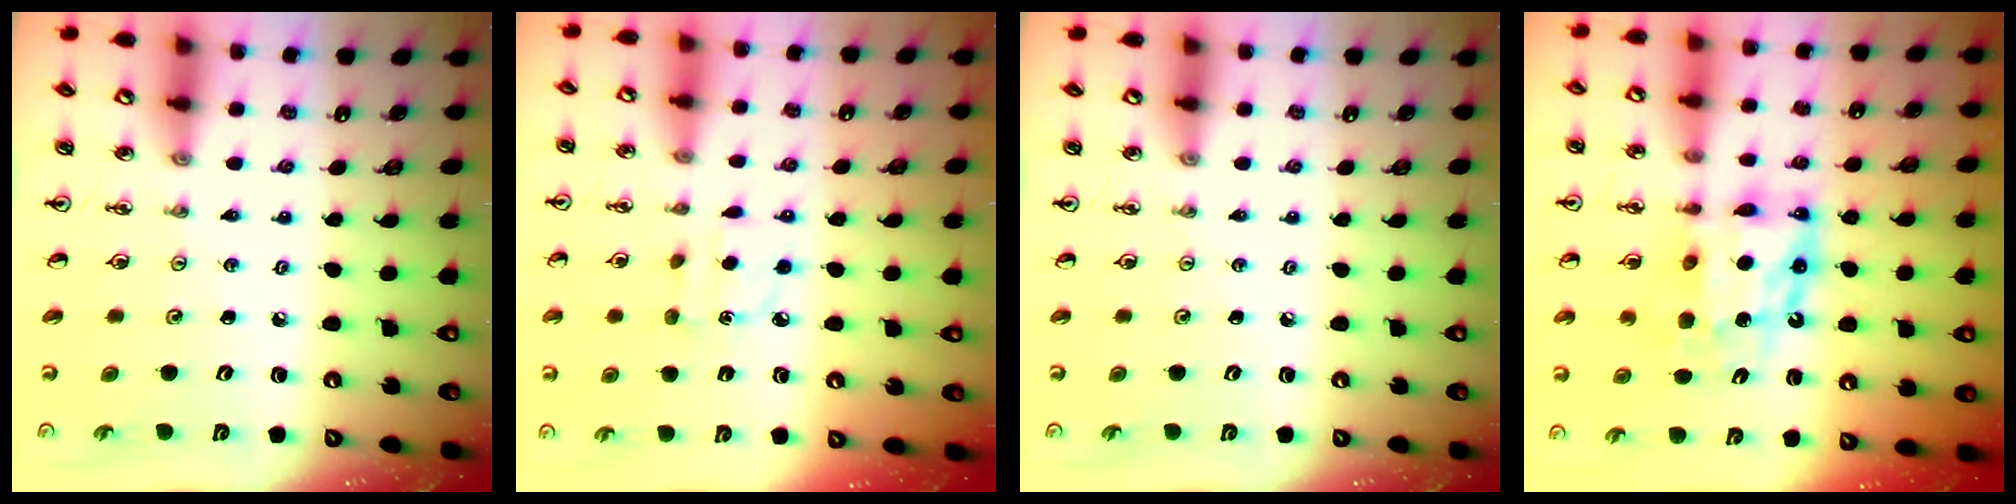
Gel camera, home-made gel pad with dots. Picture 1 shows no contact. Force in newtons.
{"total": 6.4, "press": 6.4, "slide": 0.4}
{"total": 0.0}
{"total": 9.8, "press": 9.8, "slide": 0.9}